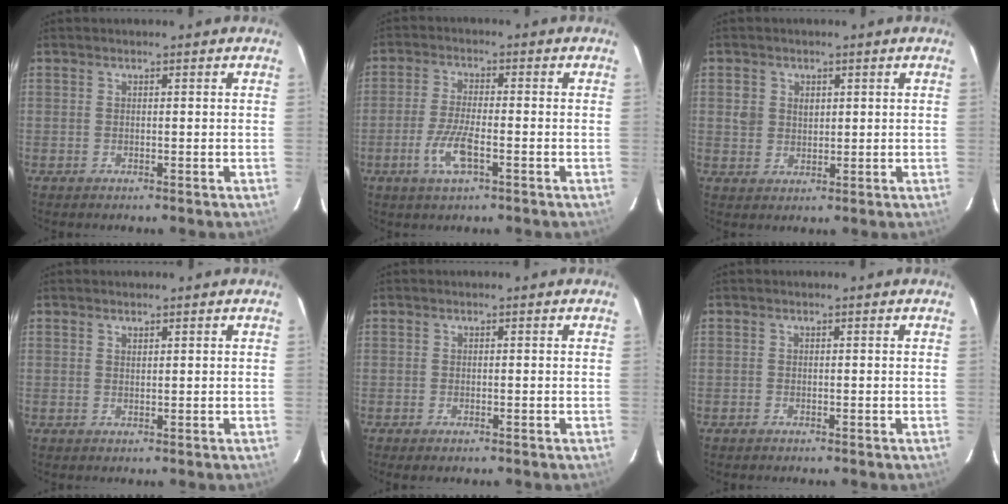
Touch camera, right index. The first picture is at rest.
{"total": 6.7, "force": [-2.9, 1.6, 5.8], "torque": [-0.127, -0.006, -0.057]}
{"total": 3.6, "force": [0.9, 3.2, 1.4], "torque": [-0.022, 0.008, 0.018]}
{"total": 0.8, "force": [0.7, 0.3, 0.2], "torque": [-0.004, 0.000, 0.013]}
{"total": 0.8, "force": [-0.6, 0.2, 0.5], "torque": [-0.010, -0.003, -0.010]}
{"total": 0.0}